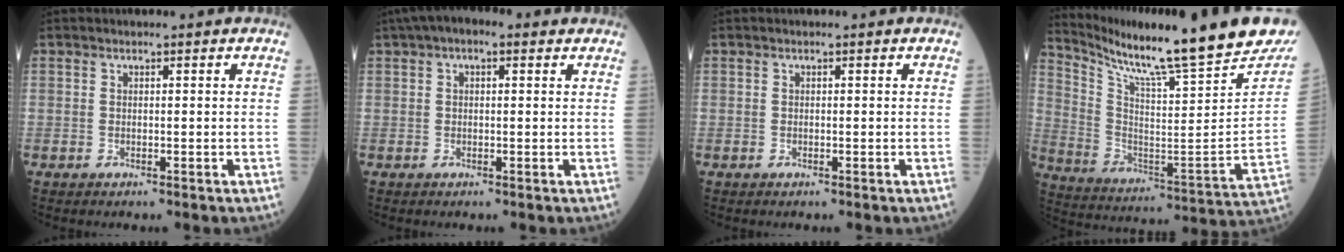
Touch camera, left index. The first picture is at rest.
{"total": 5.0, "force": [2.7, 2.1, 3.7], "torque": [-0.070, 0.033, 0.037]}
{"total": 0.0}
{"total": 27.7, "force": [24.0, 1.2, 13.7], "torque": [-0.239, -0.095, 0.341]}